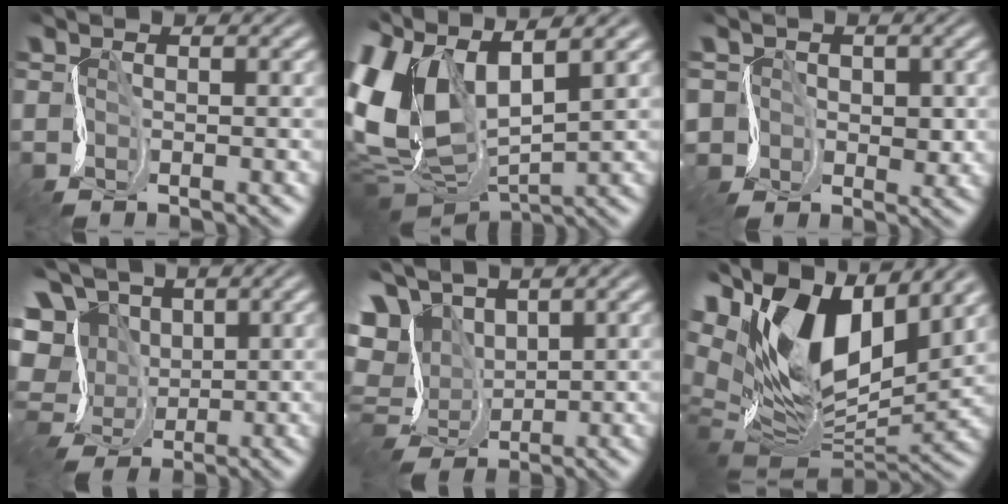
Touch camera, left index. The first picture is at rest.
{"total": 11.7, "force": [2.4, 6.6, 9.3], "torque": [-0.239, -0.009, 0.044]}
{"total": 4.0, "force": [-0.1, 3.8, 1.4], "torque": [-0.016, 0.005, -0.014]}
{"total": 12.4, "force": [1.5, 10.4, 6.6], "torque": [-0.113, 0.017, -0.012]}
{"total": 8.0, "force": [1.8, 5.8, 5.3], "torque": [-0.102, -0.003, 0.034]}
{"total": 15.5, "force": [5.2, 8.5, 11.8], "torque": [-0.226, 0.008, 0.086]}